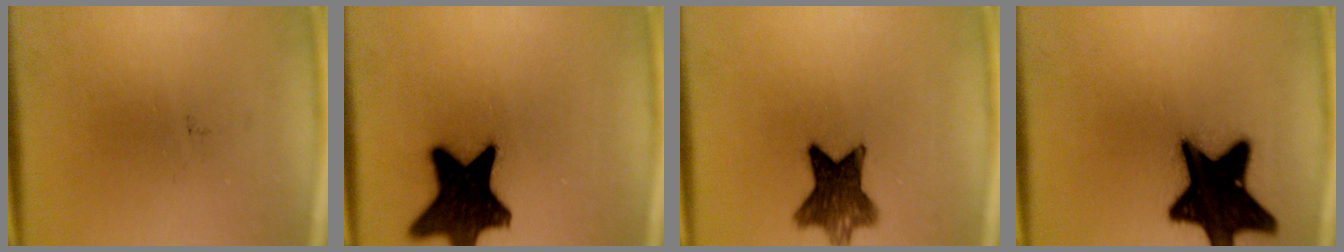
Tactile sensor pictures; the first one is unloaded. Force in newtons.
{"total": 16.8}
{"total": 9.1}
{"total": 20.0}